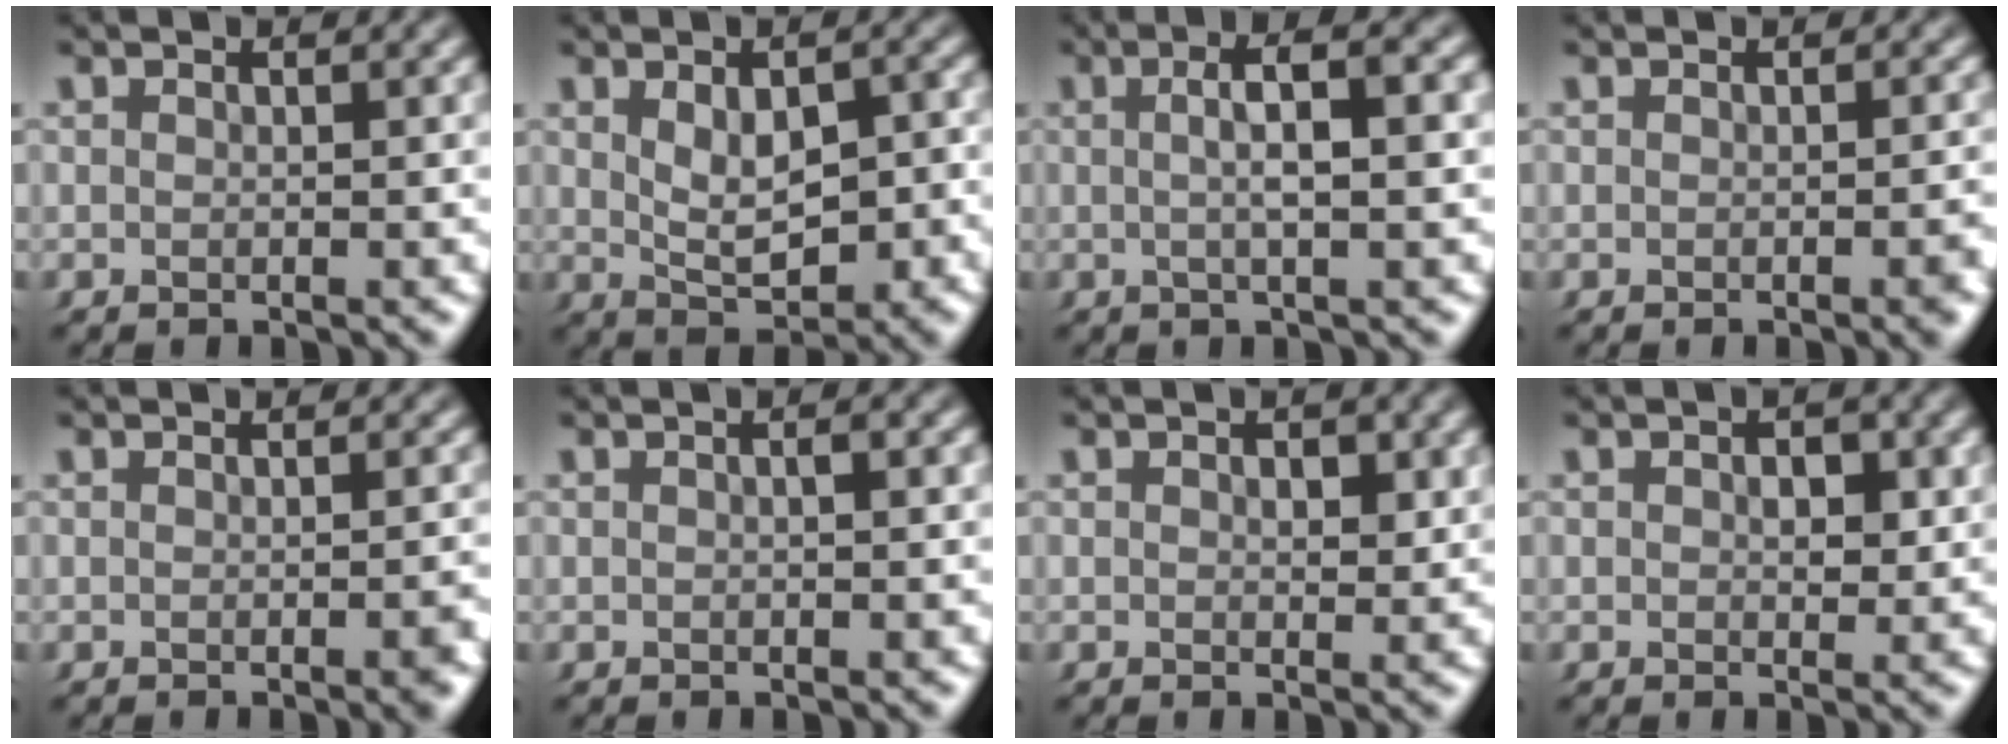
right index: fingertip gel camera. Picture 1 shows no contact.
{"total": 4.8, "force": [0.2, 2.8, 3.9], "torque": [-0.060, -0.012, 0.012]}
{"total": 3.9, "force": [0.5, 0.3, 3.8], "torque": [-0.058, 0.015, 0.004]}
{"total": 1.3, "force": [-0.4, 0.2, 1.3], "torque": [-0.015, 0.010, -0.013]}
{"total": 1.6, "force": [-0.5, 0.3, 1.6], "torque": [-0.015, 0.008, -0.014]}
{"total": 0.6, "force": [0.0, 0.2, 0.6], "torque": [-0.012, 0.004, -0.001]}
{"total": 1.3, "force": [0.3, 0.9, 0.9], "torque": [-0.009, -0.008, 0.007]}
{"total": 1.8, "force": [0.2, 1.3, 1.2], "torque": [-0.016, -0.009, 0.004]}